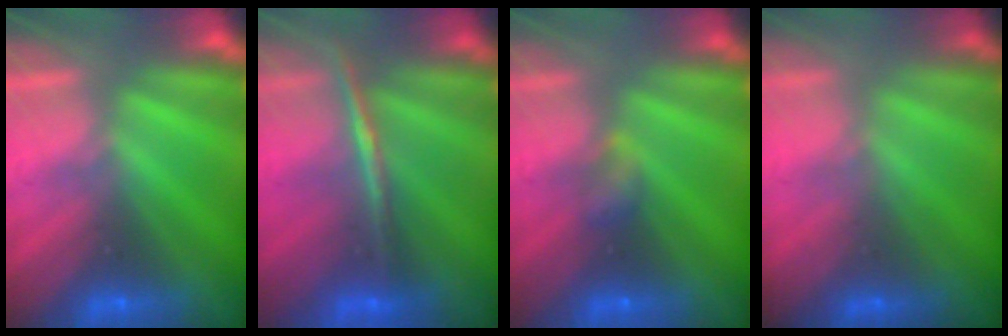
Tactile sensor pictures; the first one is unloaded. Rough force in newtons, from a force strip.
{"total": 1.9}
{"total": 2.2}
{"total": 1.1}